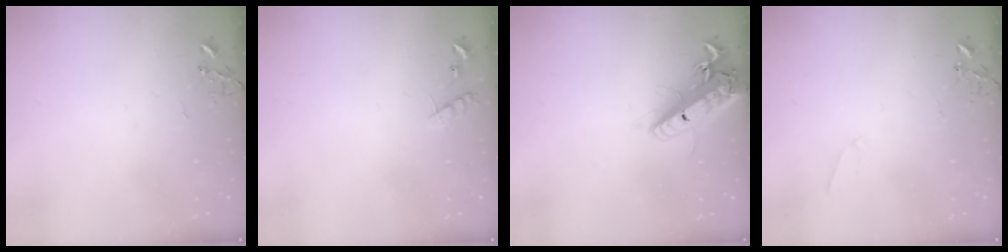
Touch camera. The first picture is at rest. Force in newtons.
{"total": 6.7, "press": 6.7, "slide": 0.4}
{"total": 19.5, "press": 19.2, "slide": 3.6}
{"total": 5.9, "press": 5.9, "slide": 0.4}